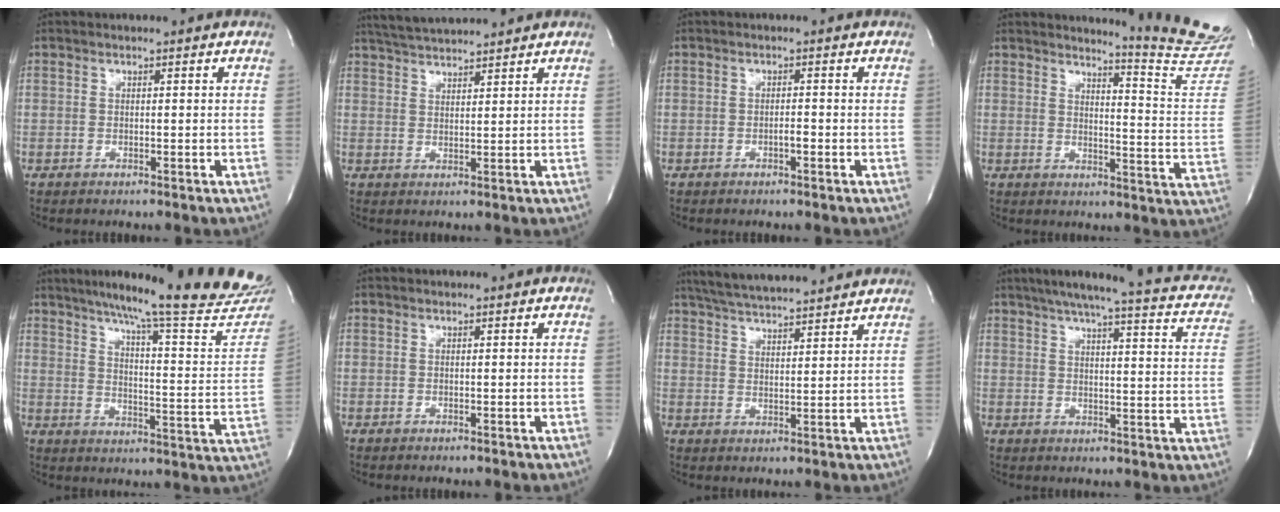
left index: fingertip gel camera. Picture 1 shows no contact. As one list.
[{"total": 7.3, "force": [6.9, 0.0, 2.4], "torque": [-0.052, 0.023, 0.117]}, {"total": 1.1, "force": [-0.8, 0.1, 0.7], "torque": [-0.010, -0.002, -0.015]}, {"total": 13.0, "force": [12.6, -2.3, 1.6], "torque": [-0.023, -0.138, 0.134]}, {"total": 27.3, "force": [23.5, 0.9, 13.8], "torque": [-0.204, -0.083, 0.290]}, {"total": 0.0}, {"total": 14.5, "force": [13.1, 1.2, 6.1], "torque": [-0.113, 0.025, 0.196]}, {"total": 21.4, "force": [16.8, 3.2, 12.8], "torque": [-0.182, 0.004, 0.190]}]